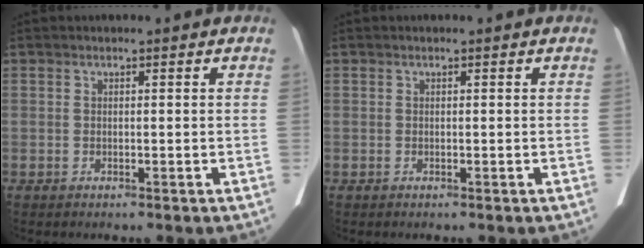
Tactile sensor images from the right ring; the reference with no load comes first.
{"total": 0.0}